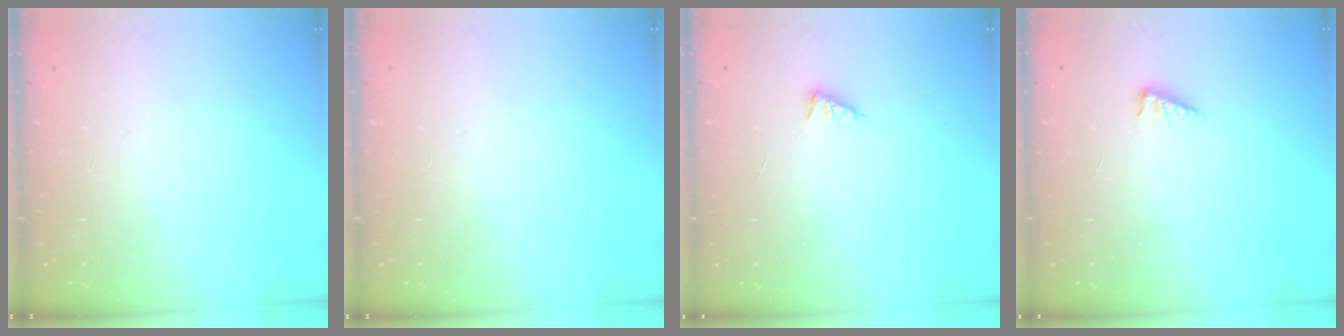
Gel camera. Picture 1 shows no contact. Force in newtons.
{"total": 0.0}
{"total": 1.9, "press": 1.8, "slide": 0.4}
{"total": 4.1, "press": 4.1, "slide": 0.5}